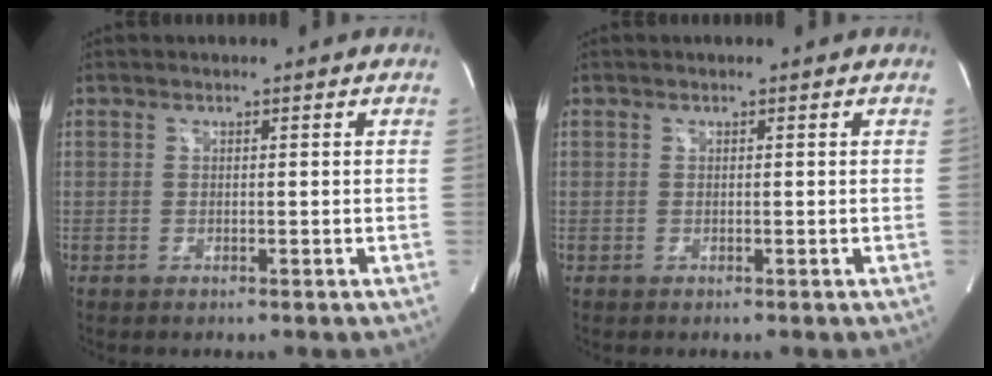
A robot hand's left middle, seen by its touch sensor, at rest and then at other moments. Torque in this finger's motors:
{"motor_torque": [-0.02, -0.02, 0.00, 0.00]}